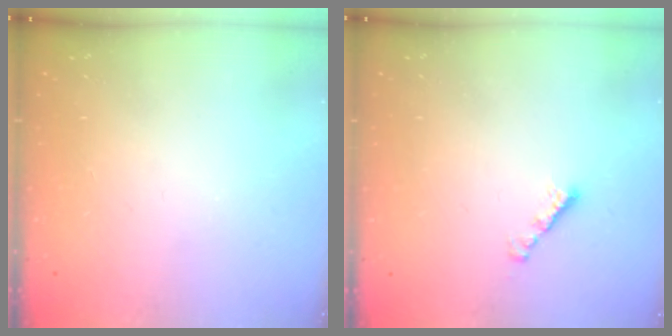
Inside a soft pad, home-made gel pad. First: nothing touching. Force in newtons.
{"total": 2.4, "press": 2.4, "slide": 0.4}